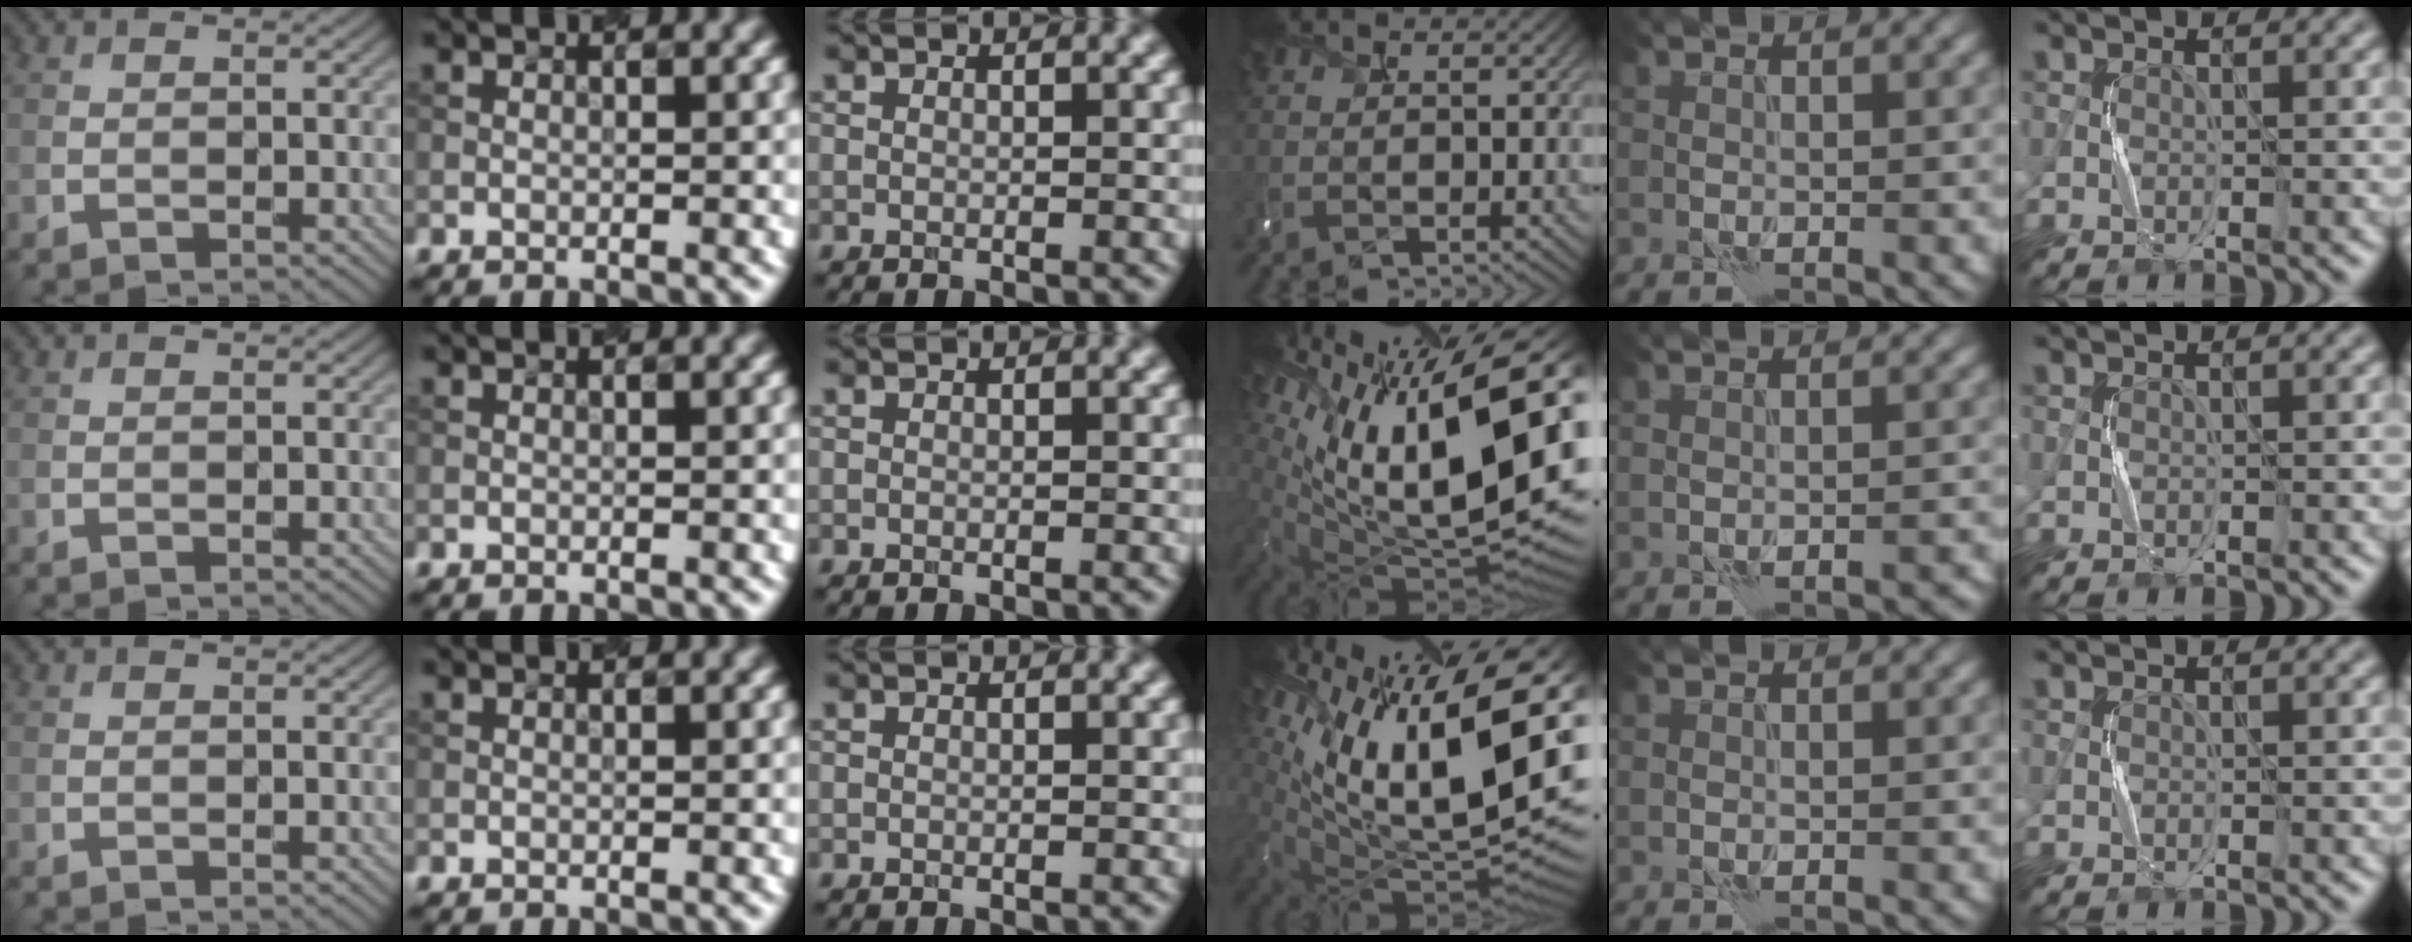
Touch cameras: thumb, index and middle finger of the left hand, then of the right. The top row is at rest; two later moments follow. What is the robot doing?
{"motion": "shake", "object": "tambourine"}